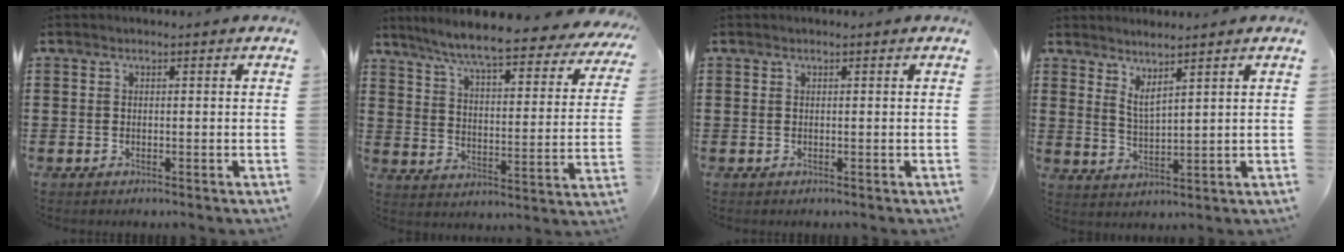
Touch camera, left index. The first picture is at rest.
{"total": 7.9, "force": [6.9, -0.2, 3.8], "torque": [-0.102, -0.047, 0.113]}
{"total": 0.0}
{"total": 2.9, "force": [2.5, 0.0, 1.5], "torque": [-0.038, -0.006, 0.045]}